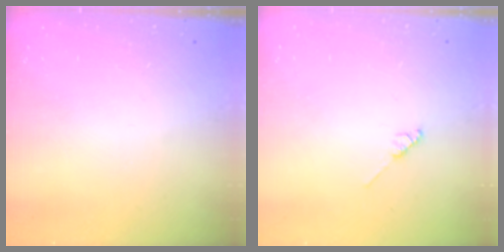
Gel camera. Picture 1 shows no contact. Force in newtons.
{"total": 2.0, "press": 1.9, "slide": 0.3}